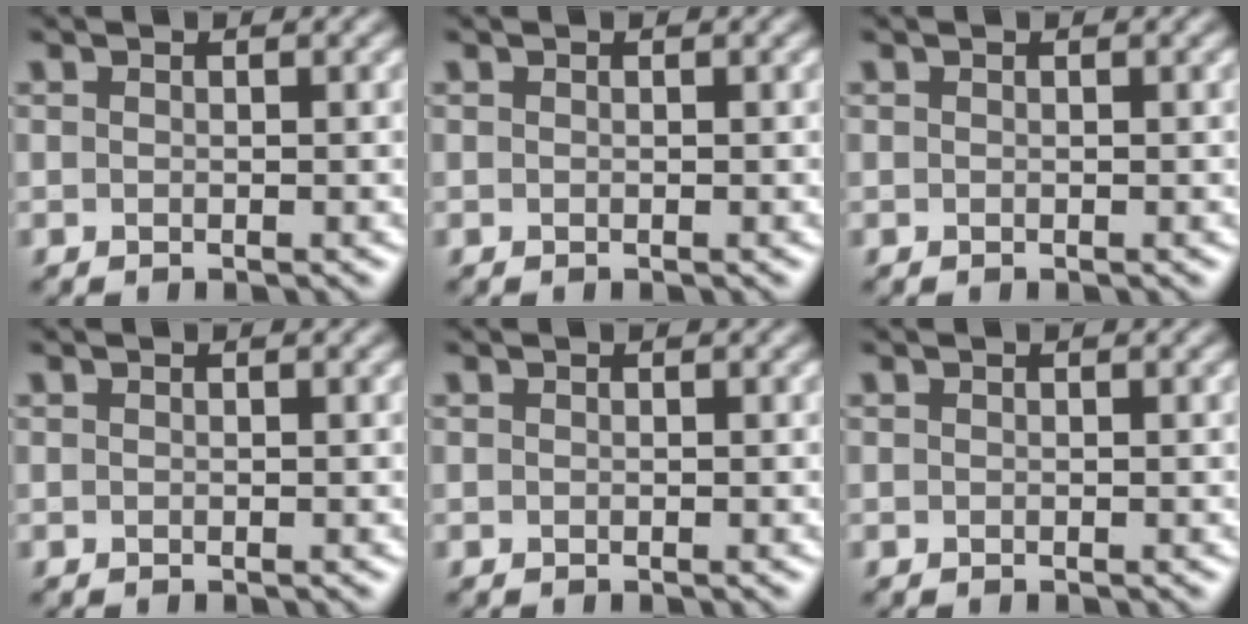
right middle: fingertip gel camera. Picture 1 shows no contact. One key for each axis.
{"total": 0.0}
{"total": 0.0}
{"total": 0.0}
{"total": 0.0}
{"total": 0.0}